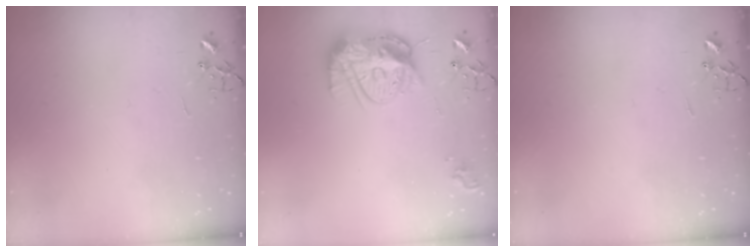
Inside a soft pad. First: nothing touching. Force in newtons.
{"total": 19.1, "press": 19.1, "slide": 1.5}
{"total": 0.0}